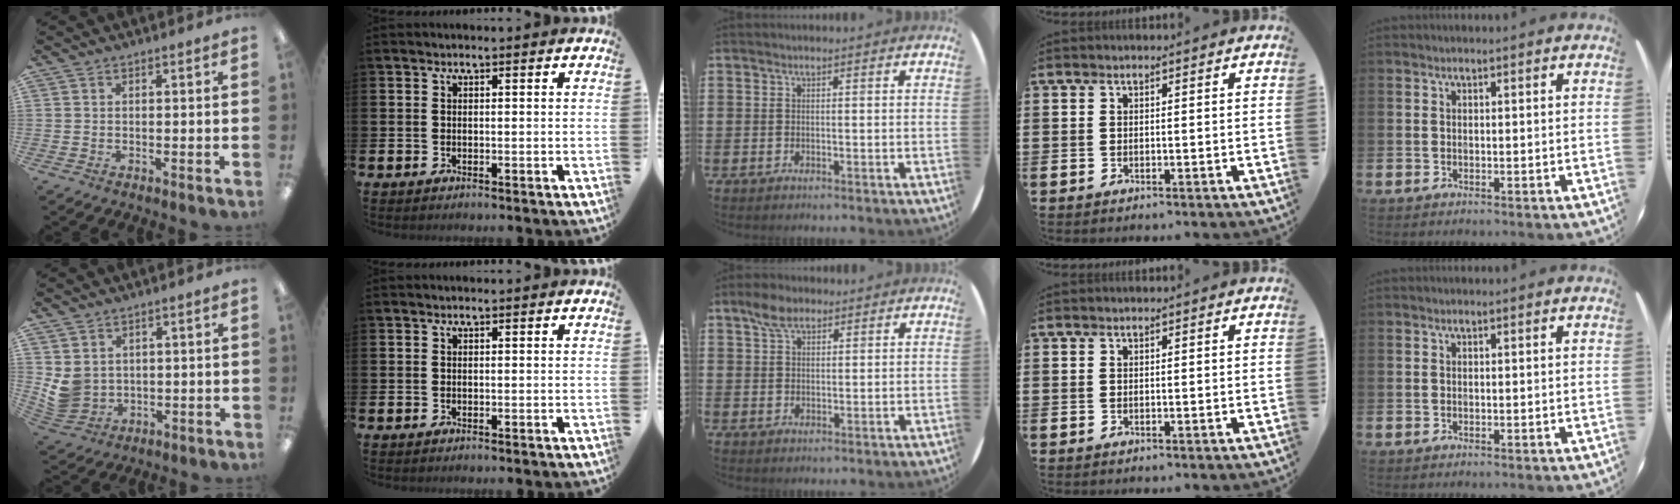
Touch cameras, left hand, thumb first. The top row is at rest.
{"thumb": {"total": 5.3, "force": [1.5, 4.7, 2.0], "torque": [-0.054, -0.014, 0.033]}, "middle": {"total": 4.0, "force": [2.8, 2.0, 1.9], "torque": [-0.036, 0.005, 0.051]}}